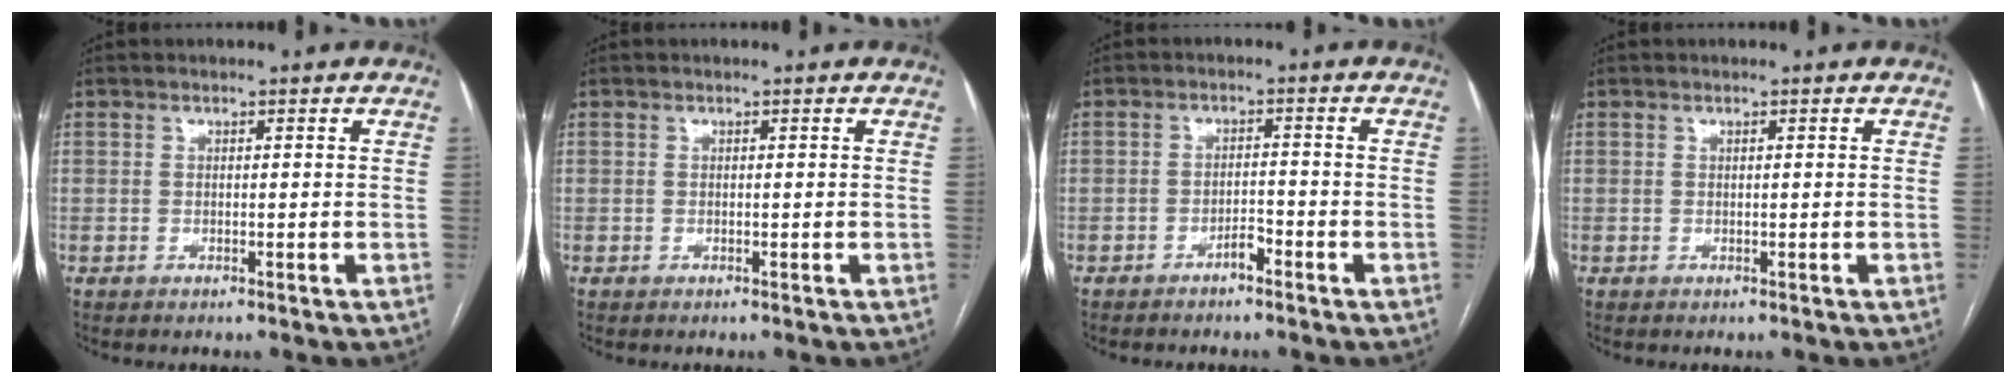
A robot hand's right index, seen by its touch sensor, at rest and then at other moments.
{"total": 0.0}
{"total": 2.4, "force": [-1.9, 0.8, 1.3], "torque": [-0.019, 0.004, -0.033]}
{"total": 0.0}